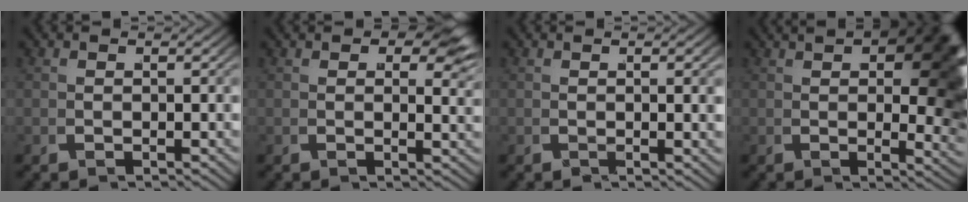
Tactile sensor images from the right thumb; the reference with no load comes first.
{"total": 4.2, "force": [1.9, 2.1, 3.2], "torque": [-0.041, -0.004, 0.027]}
{"total": 1.7, "force": [0.4, 0.4, 1.6], "torque": [-0.032, 0.003, 0.007]}
{"total": 13.7, "force": [2.7, 6.3, 11.9], "torque": [-0.120, -0.008, 0.042]}